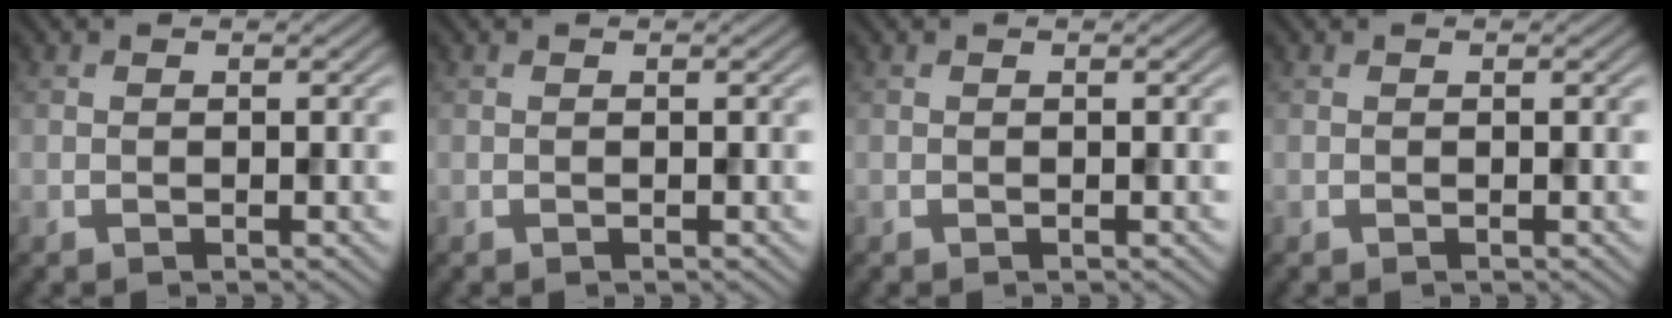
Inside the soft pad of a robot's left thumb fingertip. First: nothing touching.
{"total": 0.0}
{"total": 0.0}
{"total": 0.0}